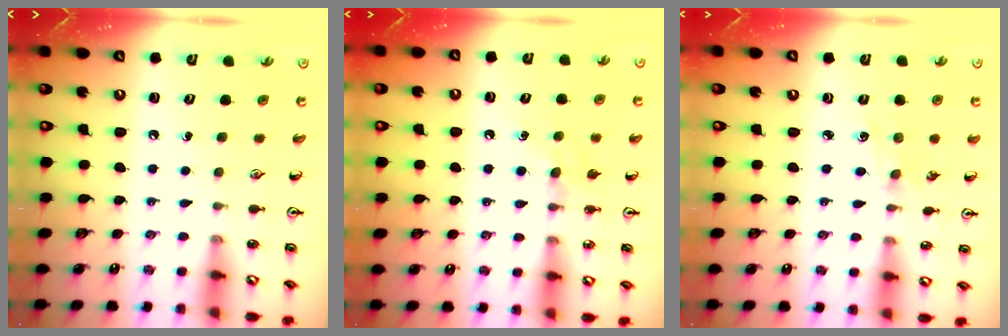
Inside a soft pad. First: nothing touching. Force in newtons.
{"total": 5.0, "press": 4.9, "slide": 0.7}
{"total": 3.7, "press": 3.7, "slide": 0.5}